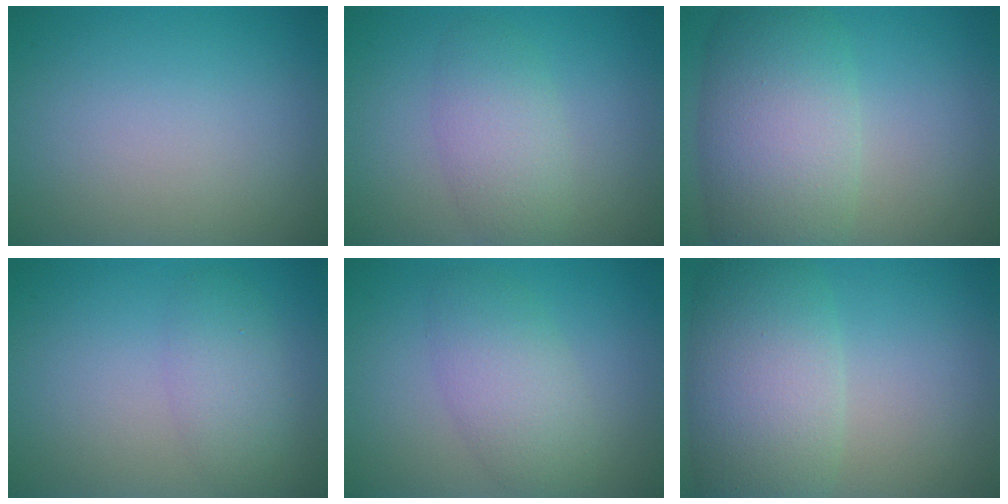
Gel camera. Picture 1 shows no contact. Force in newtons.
{"total": 3.4, "press": 3.4, "slide": 0.2}
{"total": 8.6, "press": 8.6, "slide": 0.6}
{"total": 2.8, "press": 2.8, "slide": 0.0}
{"total": 4.1, "press": 4.1, "slide": 0.3}
{"total": 8.3, "press": 8.2, "slide": 0.4}